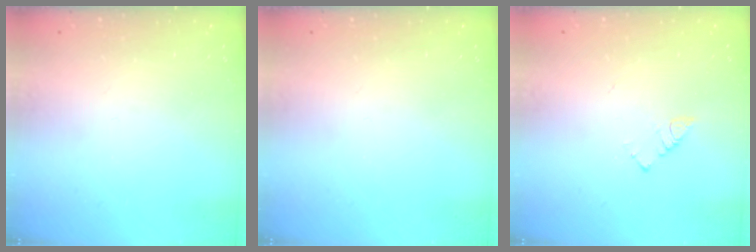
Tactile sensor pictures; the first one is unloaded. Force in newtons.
{"total": 0.0}
{"total": 2.7, "press": 2.7, "slide": 0.4}